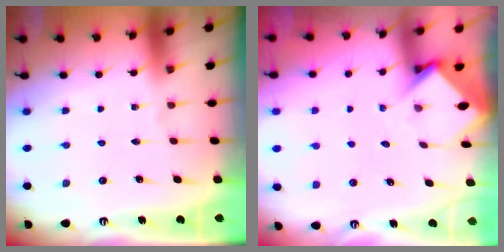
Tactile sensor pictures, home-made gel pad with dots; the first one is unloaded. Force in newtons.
{"total": 3.7, "press": 3.7, "slide": 0.3}